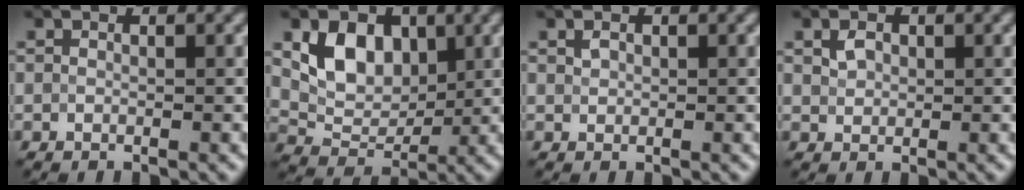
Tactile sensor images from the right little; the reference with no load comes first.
{"total": 5.5, "force": [1.8, 4.0, 3.3], "torque": [-0.061, -0.006, 0.031]}
{"total": 0.6, "force": [0.3, 0.5, 0.3], "torque": [-0.006, 0.000, 0.008]}
{"total": 1.4, "force": [0.5, 1.1, 0.7], "torque": [-0.014, 0.001, 0.012]}